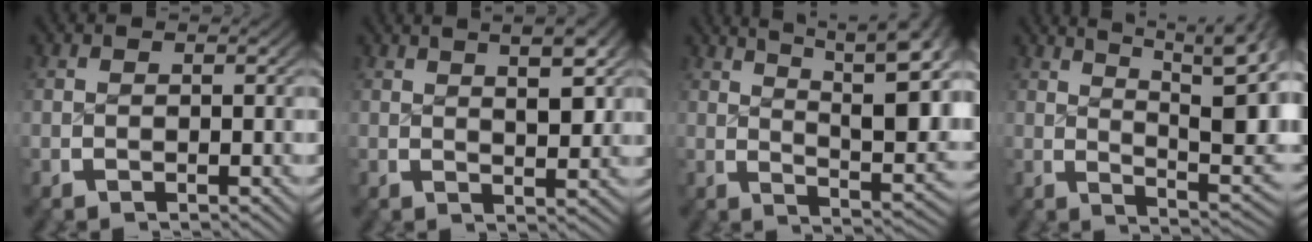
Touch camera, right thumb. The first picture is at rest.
{"total": 5.4, "force": [2.4, 1.9, 4.4], "torque": [-0.048, 0.007, 0.037]}
{"total": 11.7, "force": [4.7, 5.9, 9.0], "torque": [-0.107, -0.002, 0.068]}
{"total": 12.7, "force": [4.4, 6.8, 9.8], "torque": [-0.115, -0.006, 0.066]}